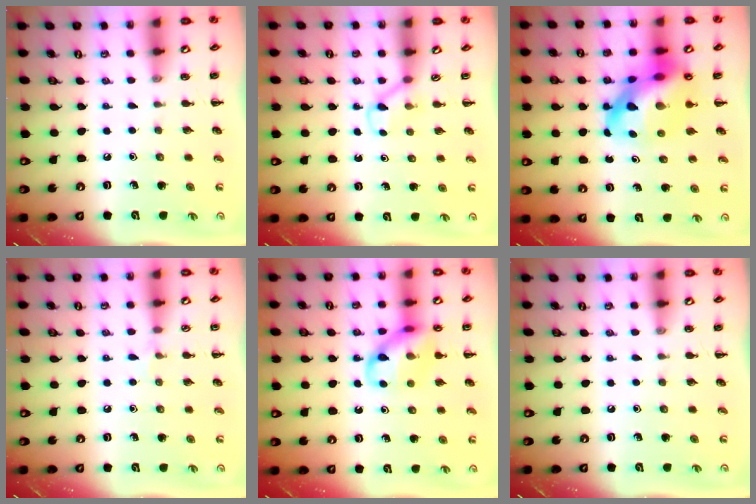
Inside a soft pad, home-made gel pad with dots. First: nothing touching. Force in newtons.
{"total": 2.5, "press": 2.3, "slide": 0.9}
{"total": 16.0, "press": 15.4, "slide": 4.1}
{"total": 3.6, "press": 3.4, "slide": 1.2}
{"total": 12.1, "press": 11.9, "slide": 2.0}
{"total": 0.0}